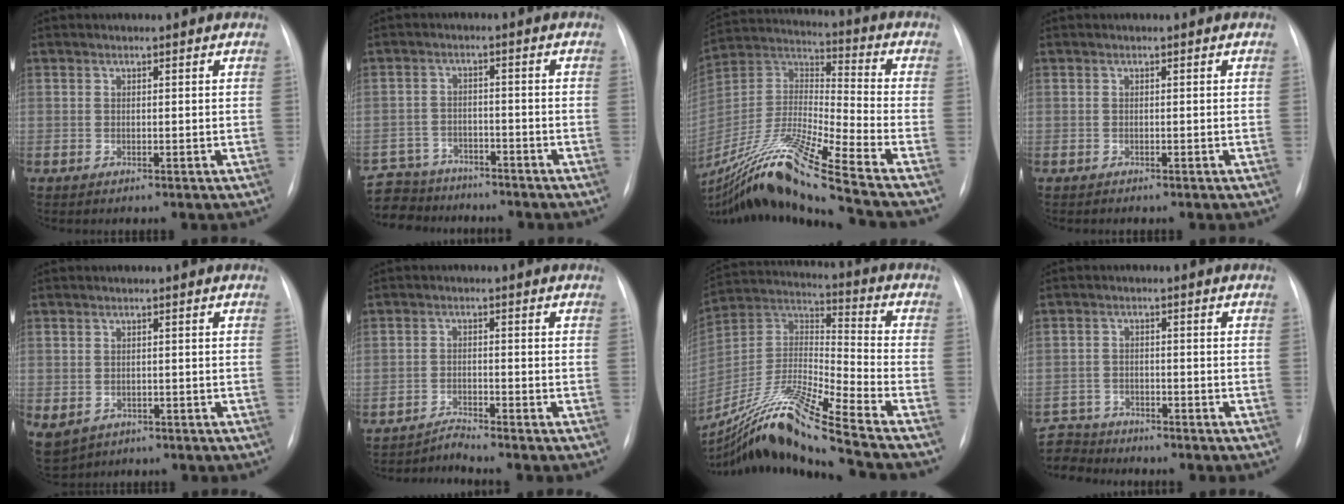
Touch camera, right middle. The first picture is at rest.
{"total": 9.7, "force": [-8.7, 4.1, 1.3], "torque": [-0.024, 0.013, -0.130]}
{"total": 22.1, "force": [-16.9, -1.4, 14.1], "torque": [-0.305, -0.021, -0.313]}
{"total": 0.0}
{"total": 9.7, "force": [-4.1, 7.8, 3.9], "torque": [-0.110, -0.003, -0.046]}
{"total": 3.1, "force": [-2.6, -1.5, -0.7], "torque": [0.013, -0.016, -0.047]}
{"total": 20.7, "force": [-16.6, -1.8, 12.3], "torque": [-0.267, -0.014, -0.308]}
{"total": 6.9, "force": [-6.6, 2.1, -0.3], "torque": [0.005, 0.003, -0.121]}